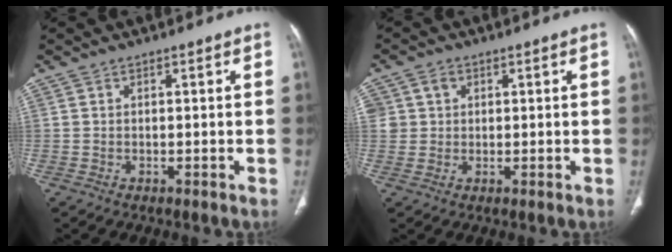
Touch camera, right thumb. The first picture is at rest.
{"total": 3.2, "force": [1.1, 2.9, 0.9], "torque": [-0.001, -0.003, 0.020]}